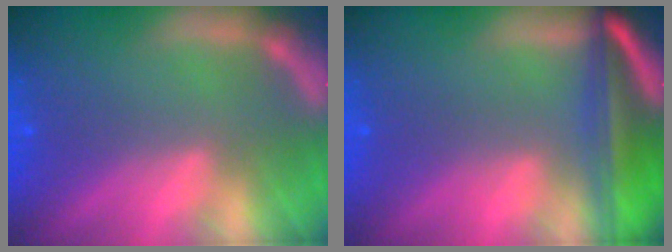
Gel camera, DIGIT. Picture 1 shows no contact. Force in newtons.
{"total": 9.6}